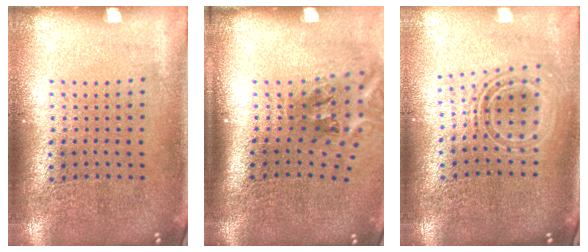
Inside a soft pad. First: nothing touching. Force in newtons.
{"total": 2.3, "press": 1.4, "slide": 1.8}
{"total": 1.9, "press": 1.5, "slide": 1.2}